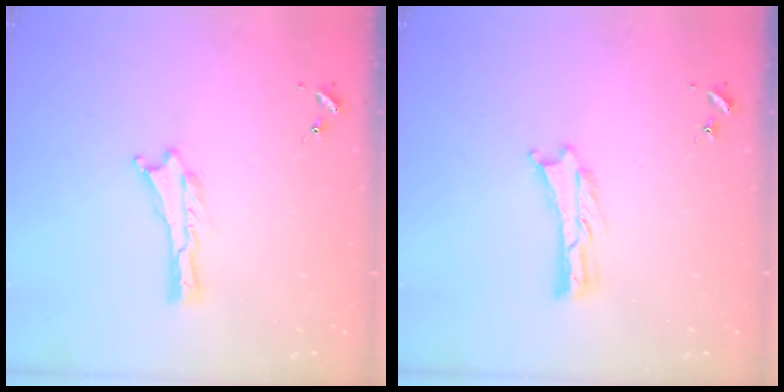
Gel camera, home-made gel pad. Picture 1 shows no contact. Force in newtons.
{"total": 0.0}